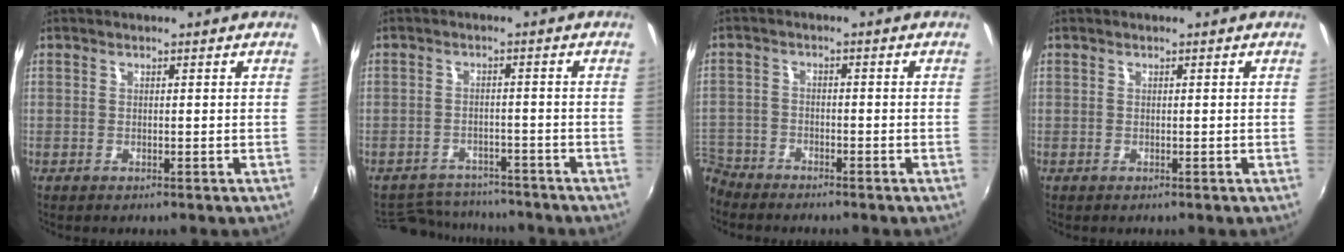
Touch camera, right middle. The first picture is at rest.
{"total": 9.8, "force": [-9.0, 3.3, 2.0], "torque": [-0.057, 0.013, -0.130]}
{"total": 8.3, "force": [-7.1, 4.2, 1.2], "torque": [-0.065, 0.005, -0.143]}
{"total": 0.0}